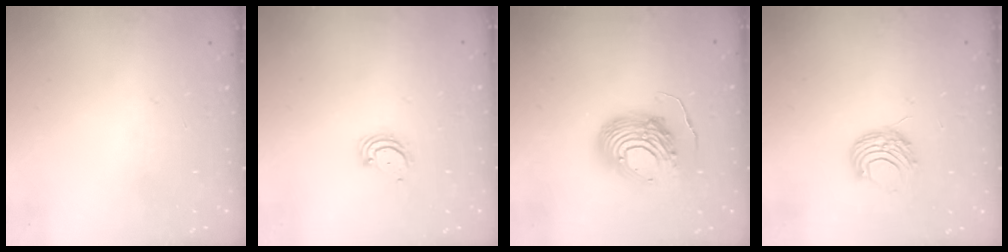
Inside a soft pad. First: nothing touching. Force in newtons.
{"total": 2.8, "press": 2.8, "slide": 0.3}
{"total": 13.4, "press": 13.4, "slide": 1.3}
{"total": 7.6, "press": 7.6, "slide": 0.5}